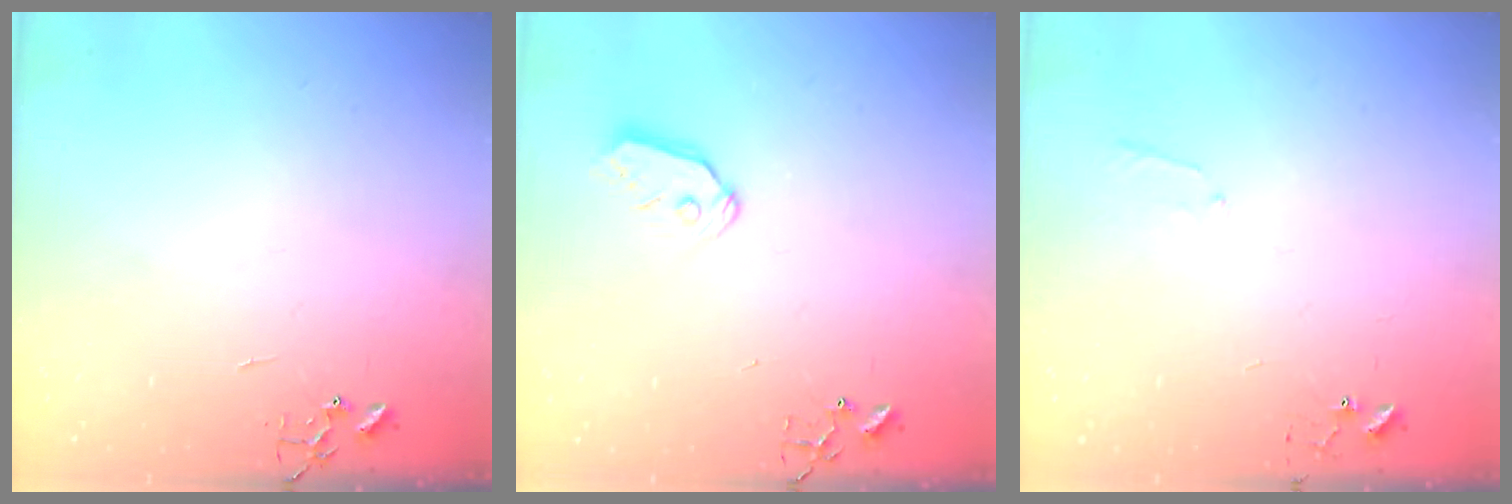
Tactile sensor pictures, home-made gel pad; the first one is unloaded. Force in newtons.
{"total": 7.7, "press": 7.7, "slide": 0.4}
{"total": 5.1, "press": 5.1, "slide": 0.5}